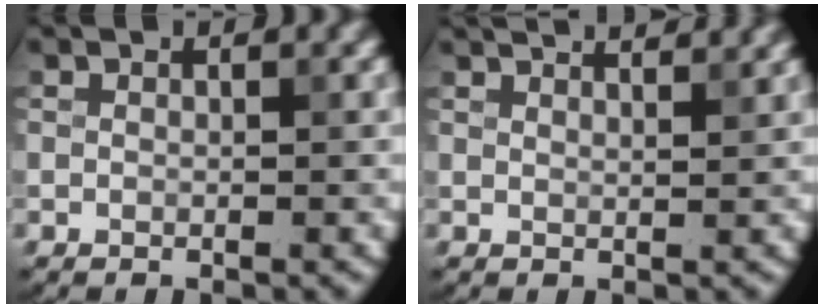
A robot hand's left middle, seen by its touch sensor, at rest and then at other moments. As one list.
[{"total": 3.4, "force": [3.2, 0.3, 1.1], "torque": [-0.014, 0.013, 0.039]}]